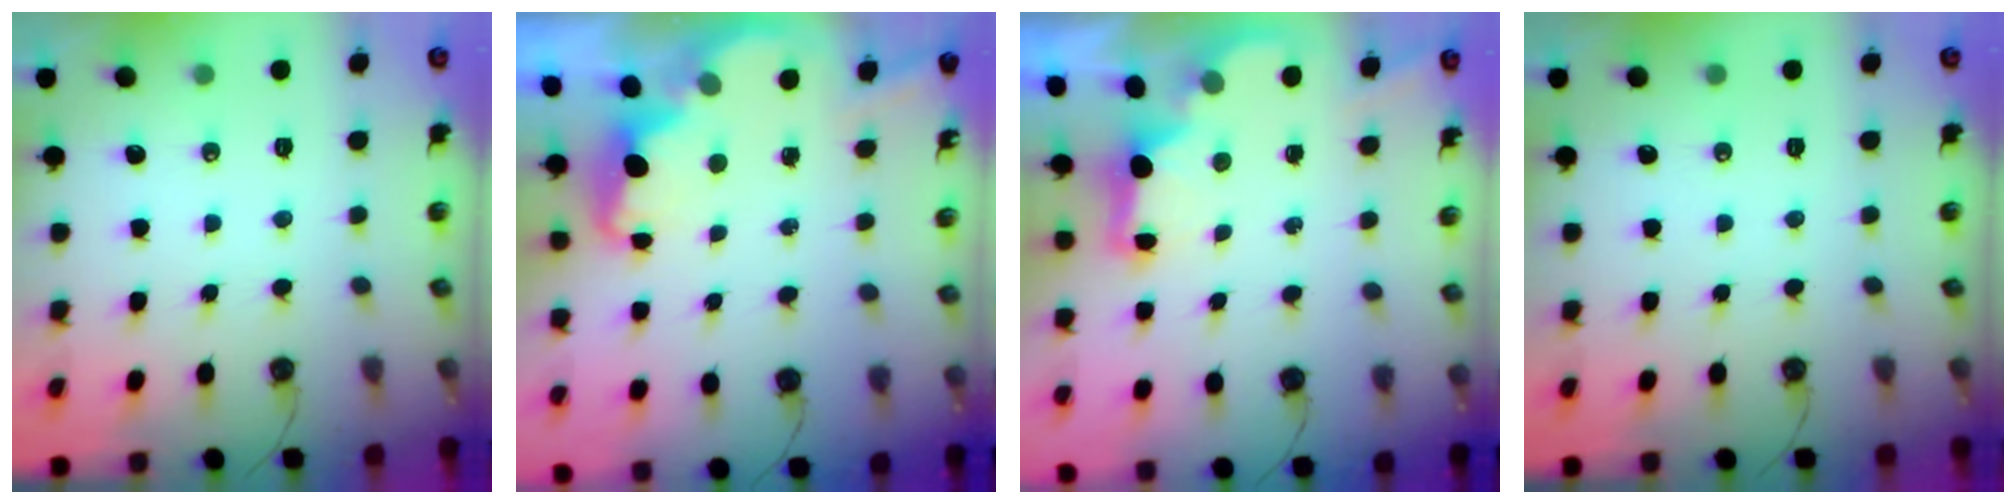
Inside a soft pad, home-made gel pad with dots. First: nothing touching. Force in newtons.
{"total": 3.7, "press": 3.6, "slide": 0.7}
{"total": 2.1, "press": 2.0, "slide": 0.7}
{"total": 0.0}